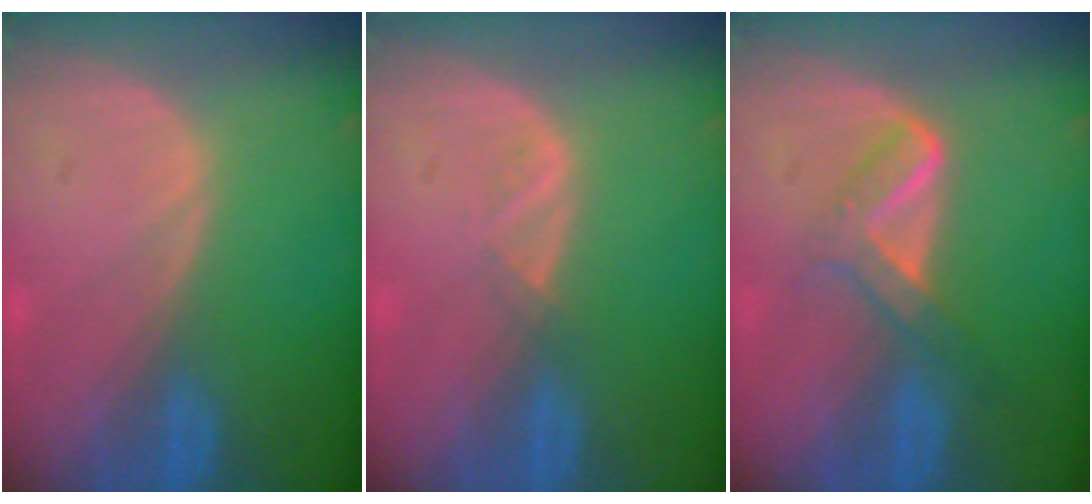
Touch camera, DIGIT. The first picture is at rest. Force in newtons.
{"total": 1.3, "press": 1.2, "slide": 0.7}
{"total": 5.2, "press": 4.6, "slide": 2.4}